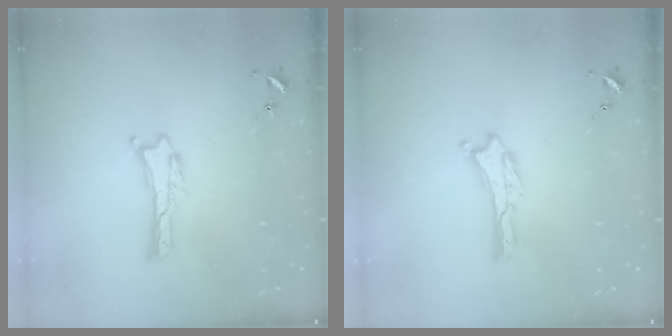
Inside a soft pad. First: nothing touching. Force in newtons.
{"total": 0.0}